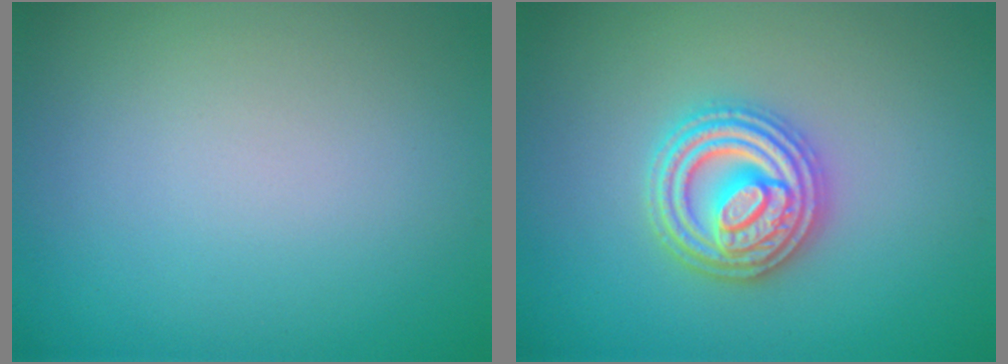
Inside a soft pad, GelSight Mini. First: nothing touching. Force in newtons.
{"total": 4.8, "press": 4.7, "slide": 0.7}